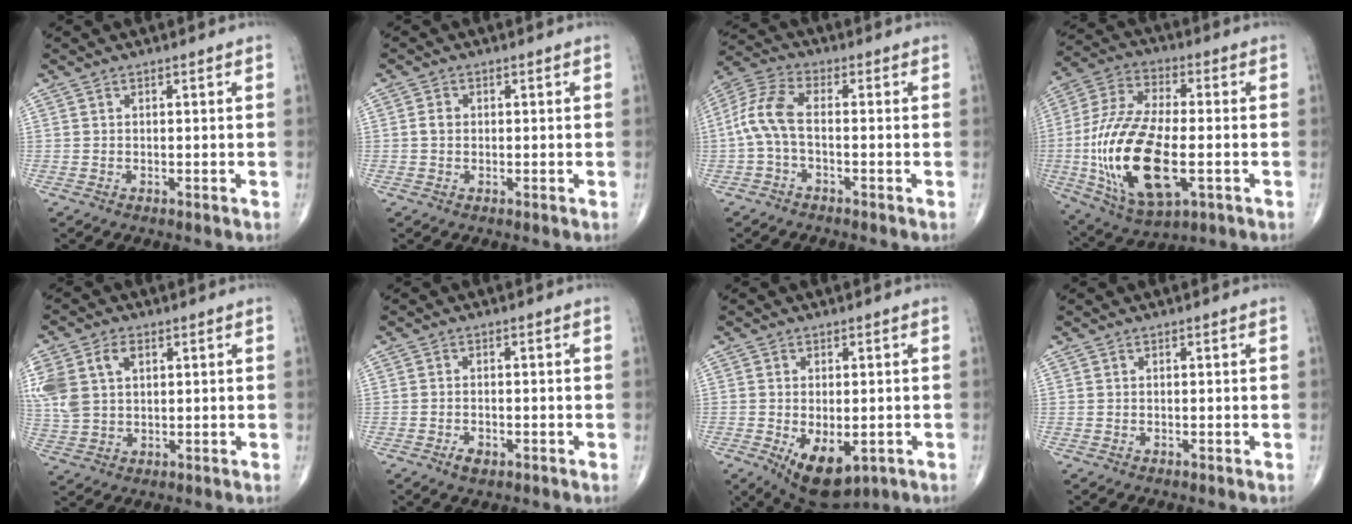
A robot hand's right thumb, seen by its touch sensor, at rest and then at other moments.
{"total": 1.8, "force": [0.0, 1.4, 1.0], "torque": [-0.016, 0.004, -0.001]}
{"total": 7.8, "force": [-1.1, 3.5, 6.9], "torque": [-0.159, 0.029, -0.033]}
{"total": 22.0, "force": [-4.0, 10.1, 19.2], "torque": [-0.398, 0.006, -0.059]}
{"total": 11.6, "force": [3.5, 7.9, 7.7], "torque": [-0.186, 0.007, 0.077]}
{"total": 2.4, "force": [-1.2, 1.3, 1.6], "torque": [-0.027, 0.002, -0.020]}
{"total": 9.7, "force": [-3.2, 5.1, 7.6], "torque": [-0.111, -0.011, -0.035]}
{"total": 0.0}